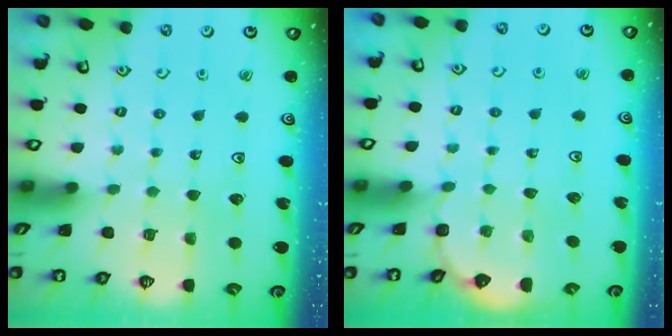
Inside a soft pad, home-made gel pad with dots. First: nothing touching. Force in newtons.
{"total": 3.2, "press": 3.2, "slide": 0.2}